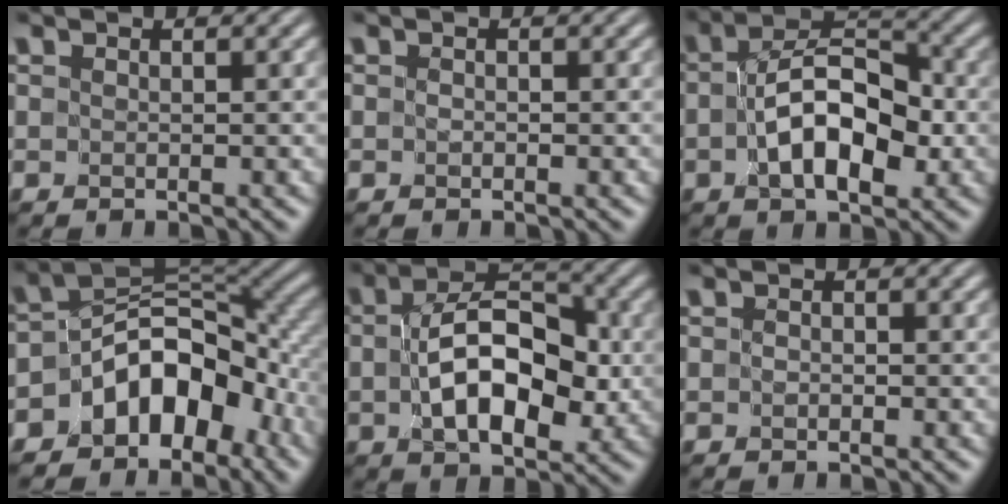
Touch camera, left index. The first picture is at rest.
{"total": 0.0}
{"total": 7.2, "force": [-1.3, 3.8, 5.9], "torque": [-0.099, 0.010, -0.028]}
{"total": 9.0, "force": [-4.8, 5.4, 5.3], "torque": [-0.057, 0.010, -0.098]}
{"total": 8.2, "force": [-0.7, 4.7, 6.7], "torque": [-0.110, 0.009, -0.017]}
{"total": 0.0}